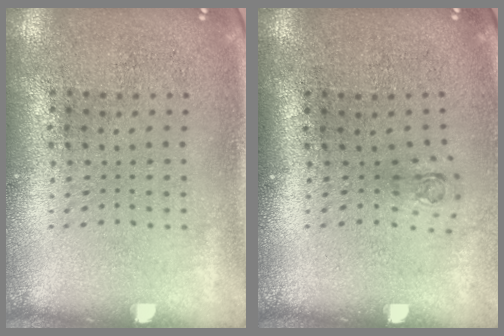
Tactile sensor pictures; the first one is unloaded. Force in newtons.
{"total": 0.6, "press": 0.3, "slide": 0.6}